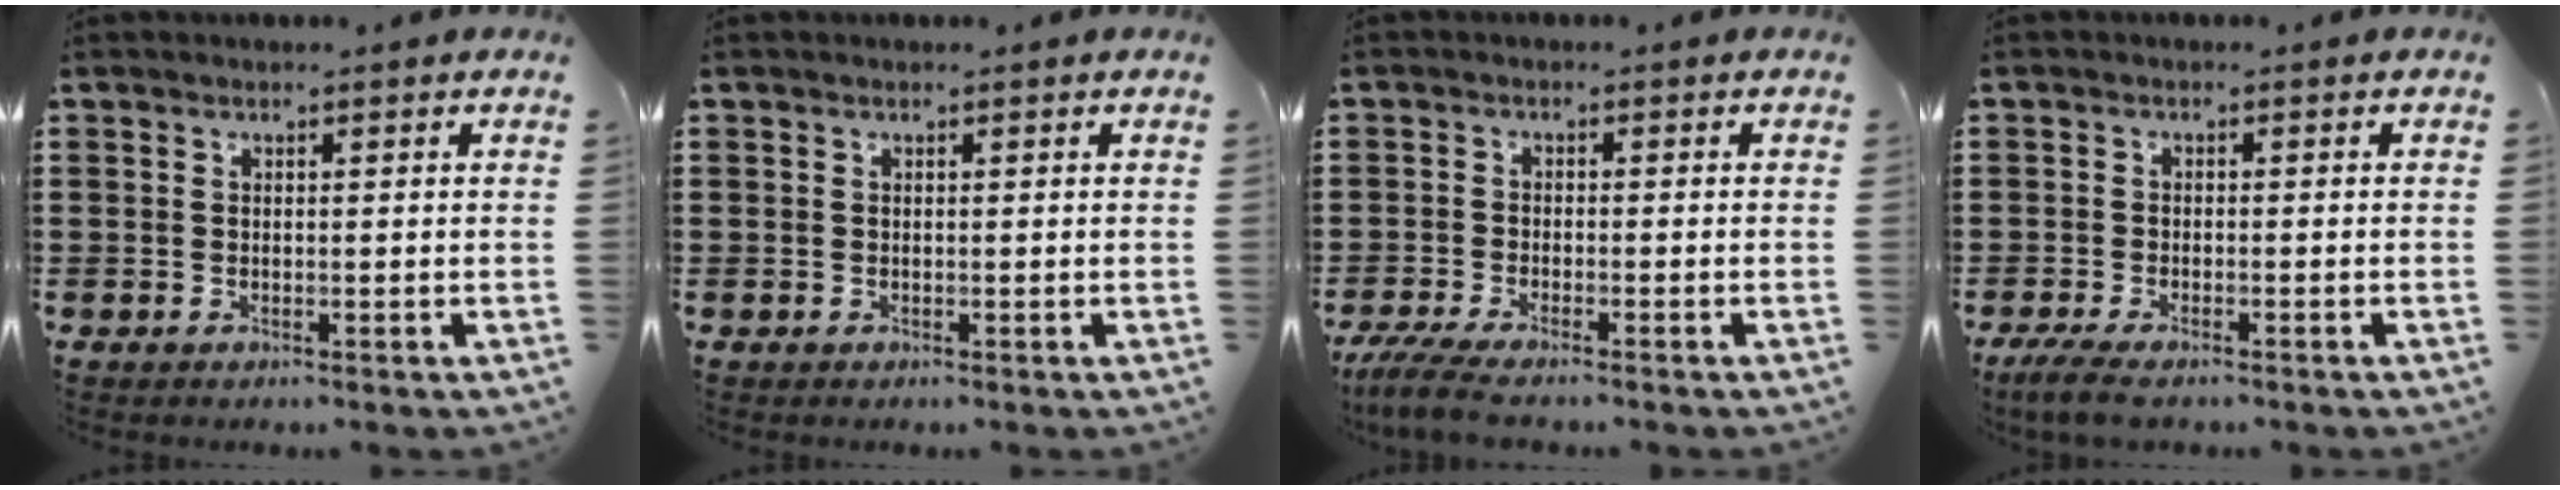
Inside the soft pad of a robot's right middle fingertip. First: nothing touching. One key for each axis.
{"total": 0.0}
{"total": 4.1, "fx": -3.6, "fy": 0.3, "fz": 2.0, "tx": -0.055, "ty": -0.015, "tz": -0.073}
{"total": 3.3, "fx": -2.7, "fy": 0.4, "fz": 1.7, "tx": -0.052, "ty": -0.012, "tz": -0.057}